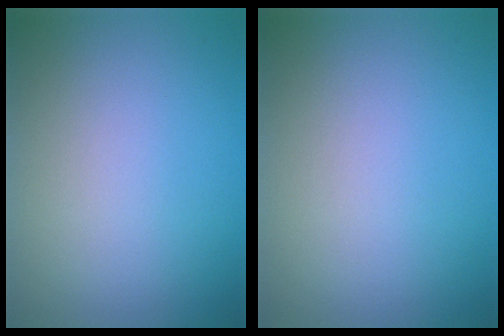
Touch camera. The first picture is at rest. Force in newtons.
{"total": 0.0}